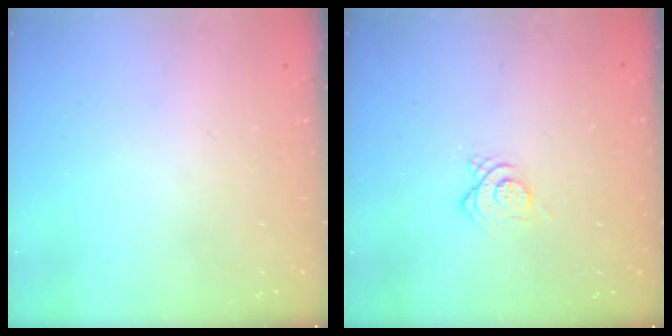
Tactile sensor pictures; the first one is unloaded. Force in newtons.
{"total": 6.5, "press": 6.5, "slide": 0.6}